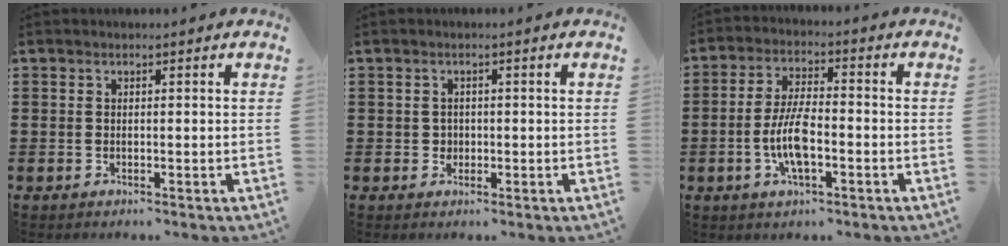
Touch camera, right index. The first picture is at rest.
{"total": 1.3, "force": [0.0, 1.3, 0.3], "torque": [-0.011, 0.006, -0.002]}
{"total": 7.6, "force": [-2.1, 2.5, 6.9], "torque": [-0.159, -0.011, -0.045]}